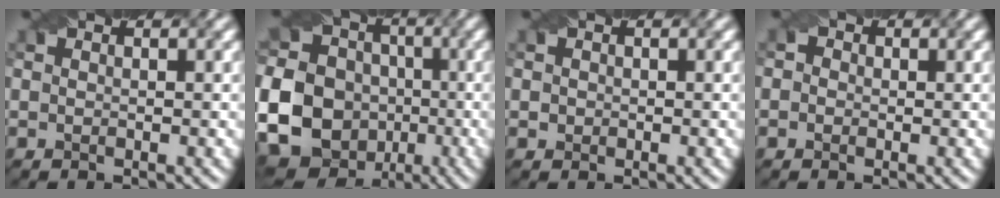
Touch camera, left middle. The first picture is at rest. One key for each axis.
{"total": 23.6, "fx": -6.7, "fy": 21.8, "fz": 6.0, "tx": -0.176, "ty": -0.042, "tz": -0.114}
{"total": 0.9, "fx": -0.6, "fy": -0.2, "fz": -0.7, "tx": -0.003, "ty": -0.002, "tz": 0.019}
{"total": 1.1, "fx": -0.8, "fy": 0.0, "fz": -0.8, "tx": -0.002, "ty": -0.001, "tz": 0.004}